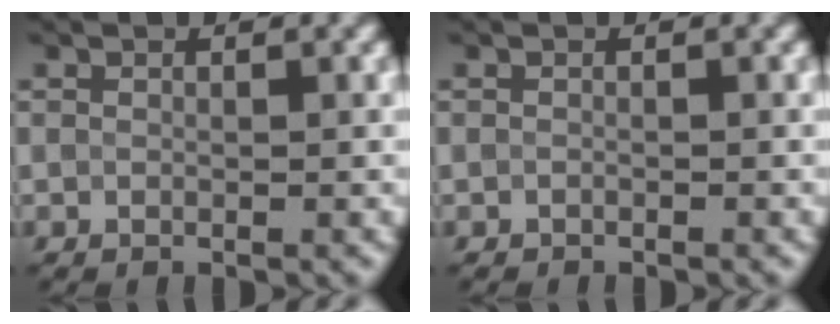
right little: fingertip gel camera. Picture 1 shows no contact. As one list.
[{"total": 0.9, "force": [-0.6, -0.4, -0.5], "torque": [0.005, 0.000, -0.002]}]